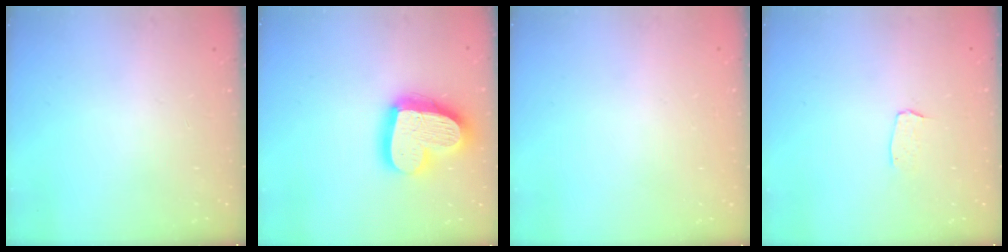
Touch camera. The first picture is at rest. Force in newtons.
{"total": 20.8, "press": 20.7, "slide": 1.9}
{"total": 0.0}
{"total": 3.0, "press": 3.0, "slide": 0.2}